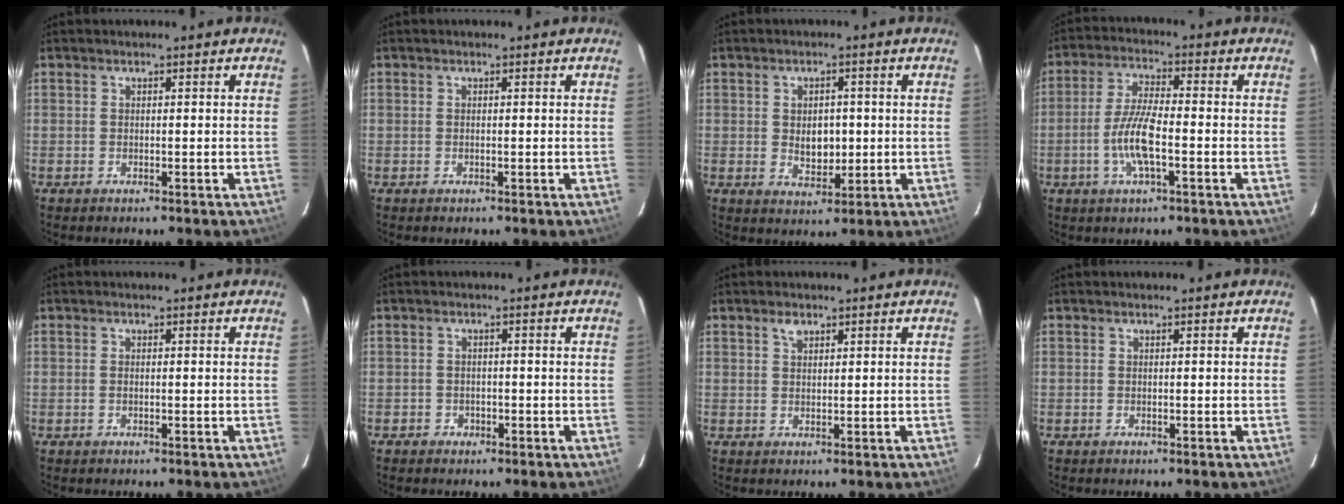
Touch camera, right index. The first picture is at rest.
{"total": 0.0}
{"total": 5.0, "force": [0.0, 3.6, 3.5], "torque": [-0.057, -0.002, 0.008]}
{"total": 8.1, "force": [-2.5, 1.9, 7.4], "torque": [-0.155, 0.001, -0.051]}
{"total": 0.0}
{"total": 2.0, "force": [-1.2, 1.6, 0.1], "torque": [-0.005, 0.004, -0.018]}
{"total": 1.7, "force": [1.1, 1.0, 0.9], "torque": [-0.015, 0.004, 0.020]}
{"total": 0.0}